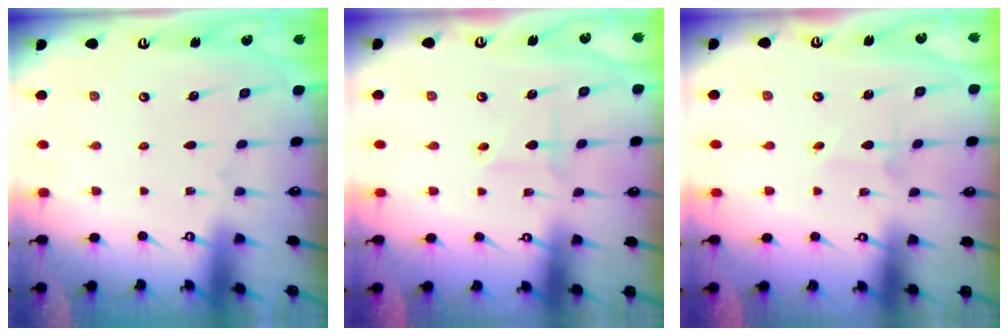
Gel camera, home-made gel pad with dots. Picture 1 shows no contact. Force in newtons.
{"total": 3.0, "press": 2.9, "slide": 0.6}
{"total": 1.5, "press": 1.5, "slide": 0.1}